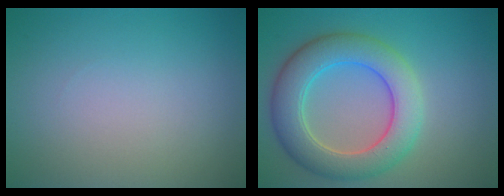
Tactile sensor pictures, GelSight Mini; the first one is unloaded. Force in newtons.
{"total": 7.0, "press": 7.0, "slide": 0.2}